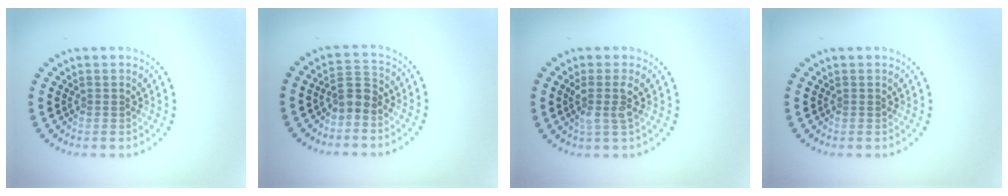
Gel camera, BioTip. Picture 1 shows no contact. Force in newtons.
{"total": 2.0, "press": 1.7, "slide": 1.1}
{"total": 2.1, "press": 1.6, "slide": 1.4}
{"total": 0.0}